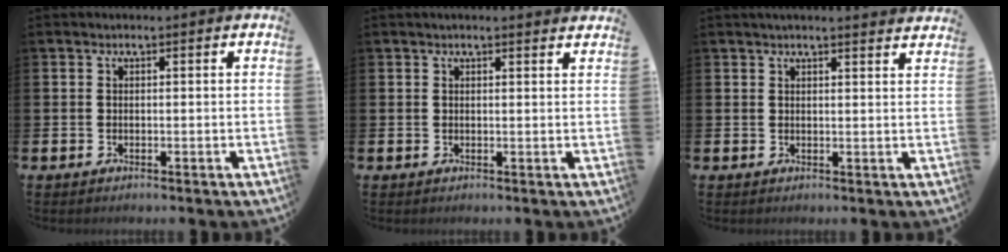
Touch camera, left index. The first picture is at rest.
{"total": 1.1, "force": [1.1, -0.1, 0.2], "torque": [0.006, -0.005, 0.017]}
{"total": 2.3, "force": [2.2, -0.3, 0.3], "torque": [-0.006, -0.013, 0.040]}